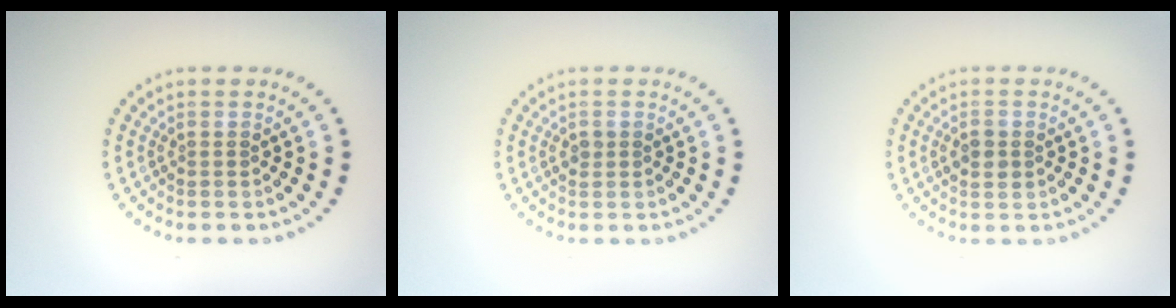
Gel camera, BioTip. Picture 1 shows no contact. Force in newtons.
{"total": 0.9, "press": 0.9, "slide": 0.1}
{"total": 1.6, "press": 1.6, "slide": 0.0}